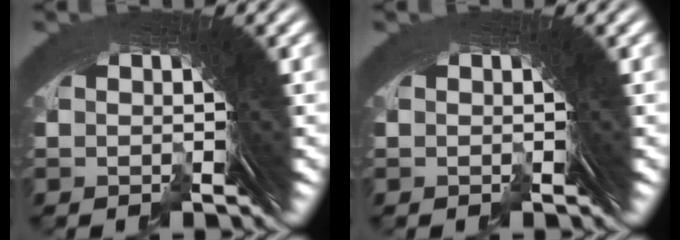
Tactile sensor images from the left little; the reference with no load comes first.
{"total": 0.0}